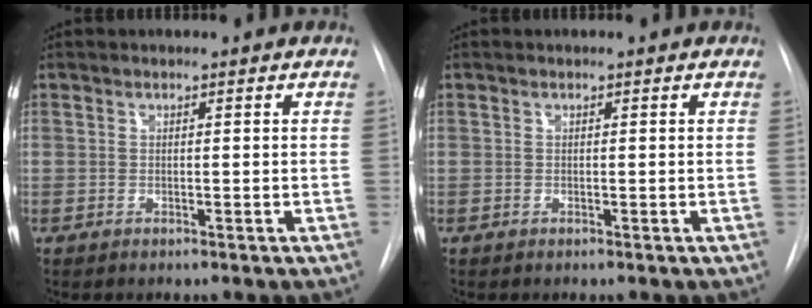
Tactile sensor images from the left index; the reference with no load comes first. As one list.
[{"total": 0.0}]